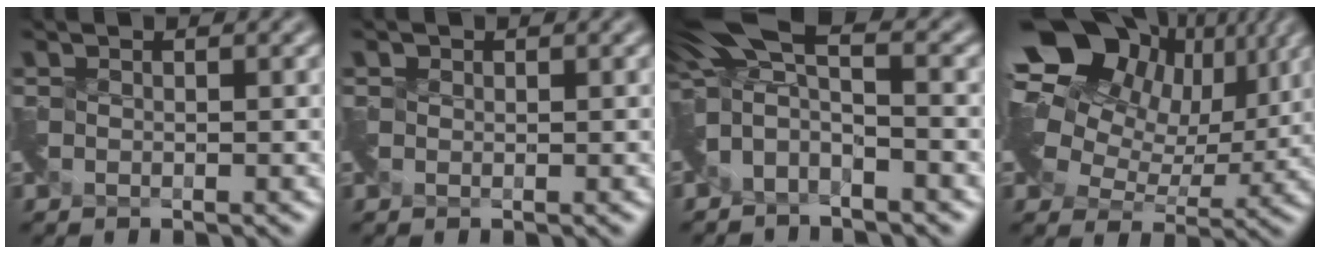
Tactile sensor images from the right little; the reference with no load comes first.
{"total": 0.6, "force": [0.0, 0.3, -0.6], "torque": [0.007, -0.001, 0.004]}
{"total": 4.8, "force": [-0.7, 2.4, 4.2], "torque": [-0.083, 0.010, -0.027]}
{"total": 14.2, "force": [6.6, 9.5, 8.3], "torque": [-0.156, 0.041, 0.098]}